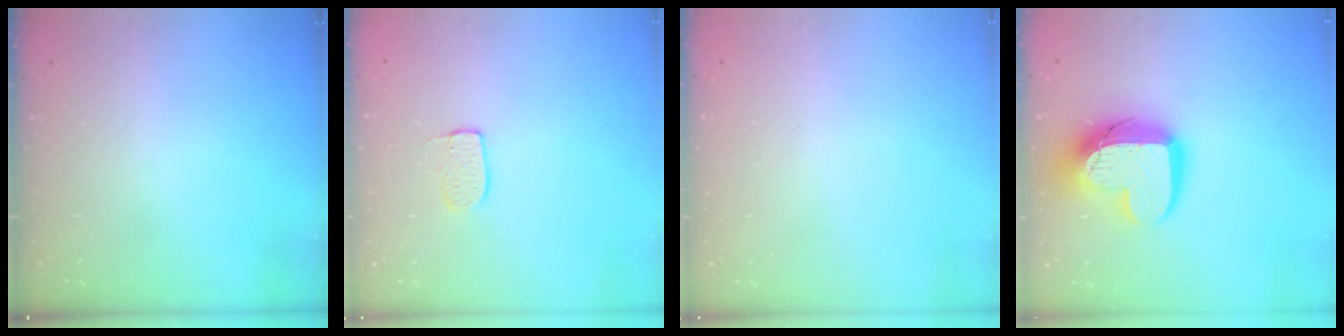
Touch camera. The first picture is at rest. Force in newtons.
{"total": 6.3, "press": 6.3, "slide": 0.1}
{"total": 0.5, "press": 0.5, "slide": 0.1}
{"total": 16.1, "press": 16.1, "slide": 1.1}